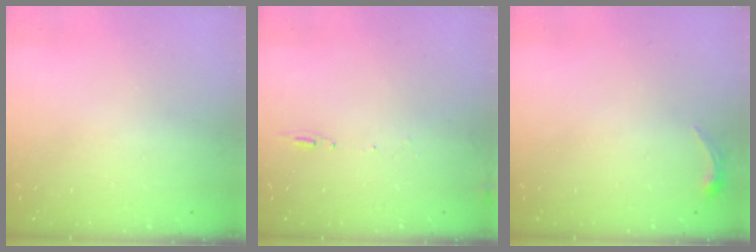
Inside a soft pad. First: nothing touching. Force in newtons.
{"total": 5.6, "press": 5.3, "slide": 1.7}
{"total": 3.9, "press": 3.8, "slide": 0.7}